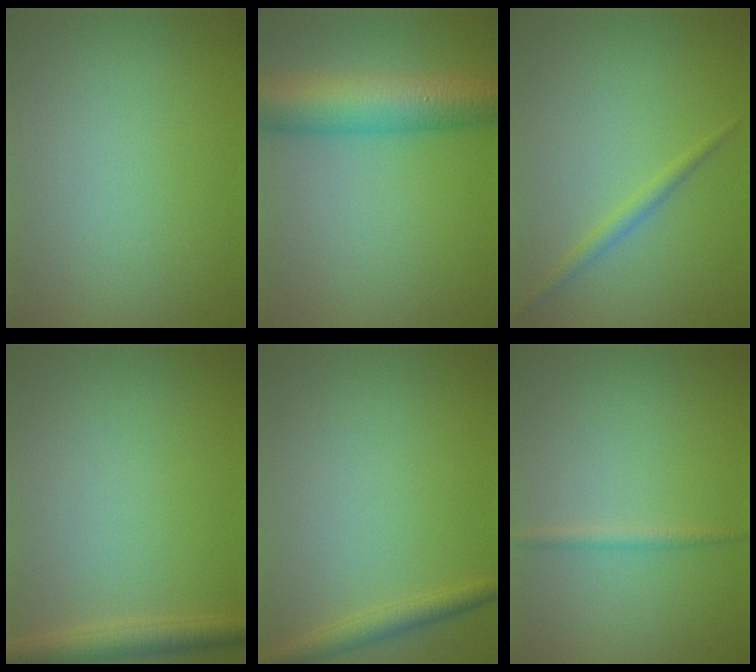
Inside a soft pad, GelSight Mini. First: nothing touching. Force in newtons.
{"total": 8.5, "press": 8.5, "slide": 0.3}
{"total": 1.3, "press": 1.3, "slide": 0.1}
{"total": 2.7, "press": 2.7, "slide": 0.1}
{"total": 2.0, "press": 2.0, "slide": 0.1}
{"total": 1.1, "press": 1.1, "slide": 0.0}